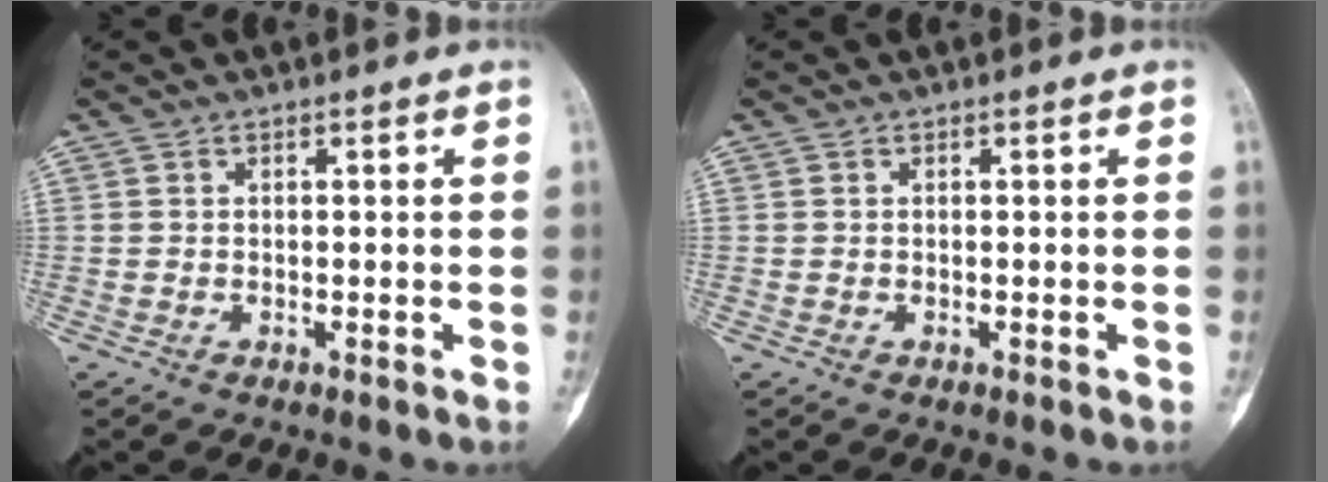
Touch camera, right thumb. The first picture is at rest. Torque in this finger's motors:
{"motor_torque": [0.01, 0.01, 0.00, 0.00, 0.00]}